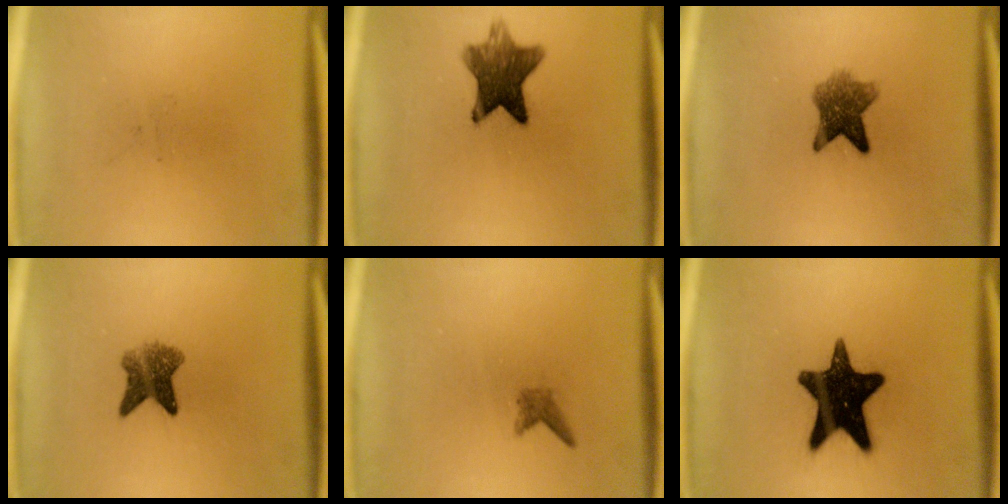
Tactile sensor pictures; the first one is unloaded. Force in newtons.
{"total": 9.3}
{"total": 6.0}
{"total": 4.8}
{"total": 1.2}
{"total": 16.5}